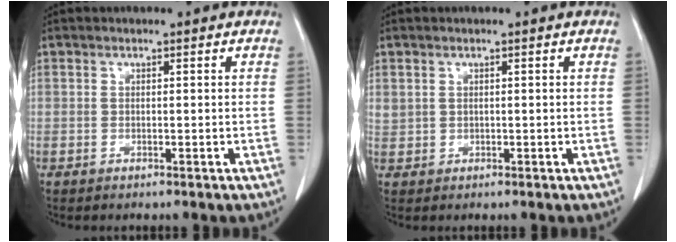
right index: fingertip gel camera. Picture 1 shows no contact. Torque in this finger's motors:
{"motor_torque": [0.45, -0.02, 0.17, 0.06]}